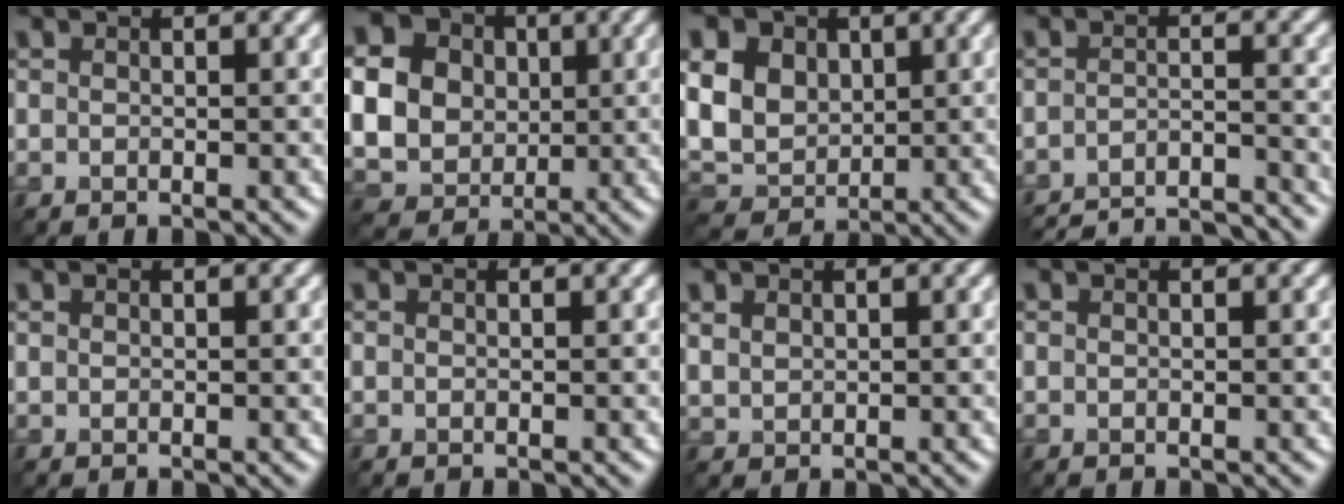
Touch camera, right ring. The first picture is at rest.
{"total": 13.4, "force": [1.4, 12.2, 5.2], "torque": [-0.170, 0.003, 0.015]}
{"total": 11.4, "force": [3.6, 8.9, 6.3], "torque": [-0.133, 0.027, 0.053]}
{"total": 12.4, "force": [-11.6, 2.8, 3.3], "torque": [-0.033, -0.010, -0.146]}
{"total": 0.0}
{"total": 0.0}
{"total": 1.3, "force": [0.8, 0.8, 0.5], "torque": [-0.013, -0.002, 0.021]}
{"total": 0.0}